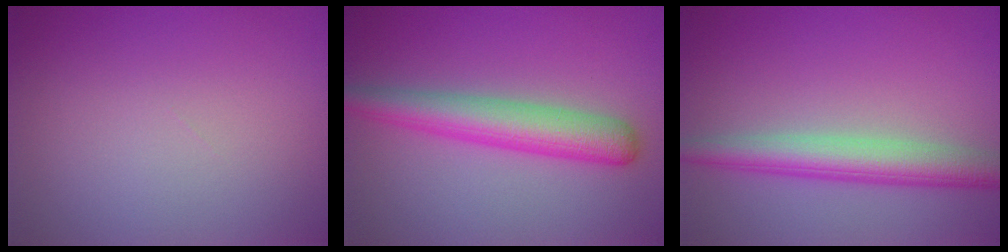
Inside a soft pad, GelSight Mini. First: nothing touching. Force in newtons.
{"total": 5.0, "press": 5.0, "slide": 0.2}
{"total": 4.8, "press": 4.8, "slide": 0.1}